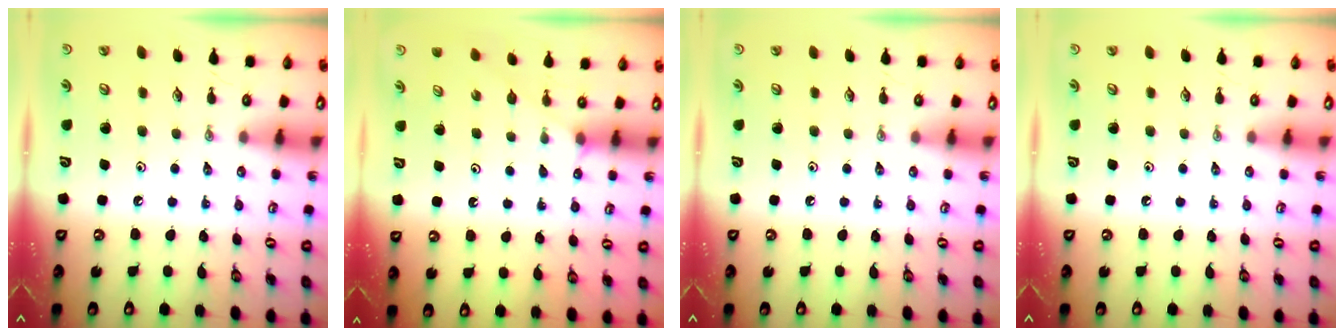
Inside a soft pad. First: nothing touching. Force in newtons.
{"total": 2.5, "press": 2.5, "slide": 0.3}
{"total": 0.0}
{"total": 0.0}